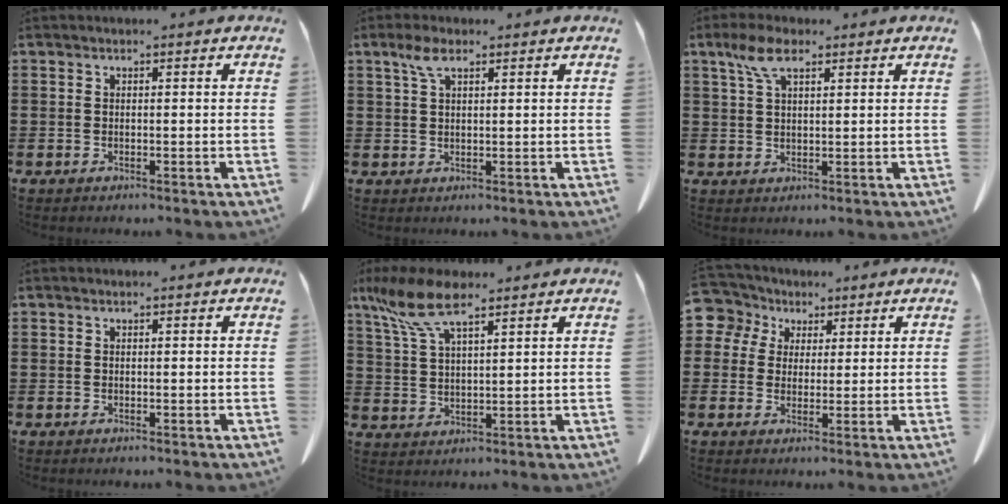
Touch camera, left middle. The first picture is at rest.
{"total": 3.4, "force": [1.8, 1.1, 2.6], "torque": [-0.059, 0.004, 0.033]}
{"total": 5.5, "force": [3.0, 2.1, 4.1], "torque": [-0.090, 0.007, 0.054]}
{"total": 0.0}
{"total": 8.6, "force": [5.8, 2.7, 5.8], "torque": [-0.142, -0.013, 0.102]}
{"total": 5.2, "force": [2.4, 4.5, 0.8], "torque": [-0.046, 0.003, 0.043]}